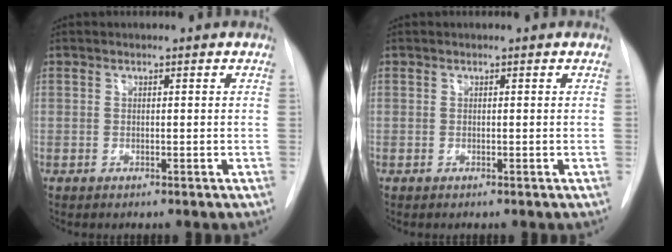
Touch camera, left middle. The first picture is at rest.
{"total": 0.0}